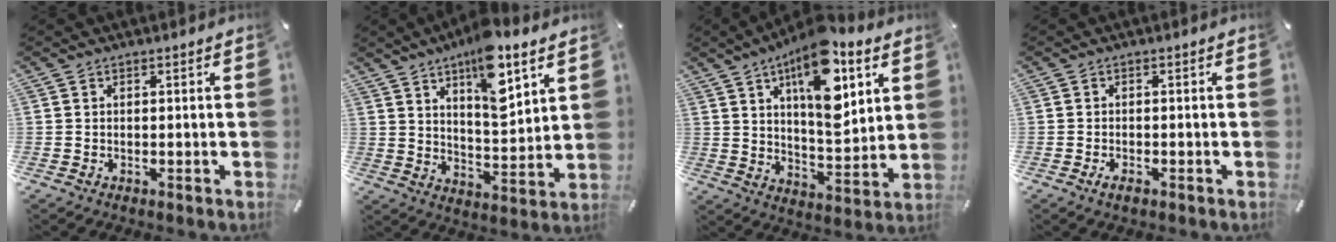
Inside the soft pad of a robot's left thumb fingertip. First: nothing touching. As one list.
[{"total": 14.1, "force": [8.9, 5.3, 9.6], "torque": [-0.140, -0.050, 0.148]}, {"total": 17.8, "force": [8.6, 7.9, 13.5], "torque": [-0.213, -0.037, 0.138]}, {"total": 1.9, "force": [-1.0, 0.9, 1.3], "torque": [-0.025, 0.003, -0.019]}]